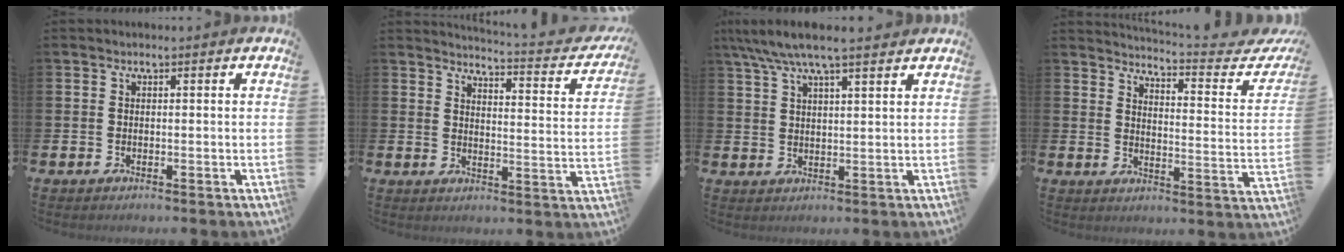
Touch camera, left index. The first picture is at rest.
{"total": 3.3, "force": [3.2, 0.0, 0.9], "torque": [-0.018, -0.041, 0.044]}
{"total": 5.9, "force": [5.0, 0.8, 3.0], "torque": [-0.067, -0.014, 0.090]}
{"total": 3.9, "force": [3.5, -0.1, 1.5], "torque": [-0.026, -0.044, 0.045]}